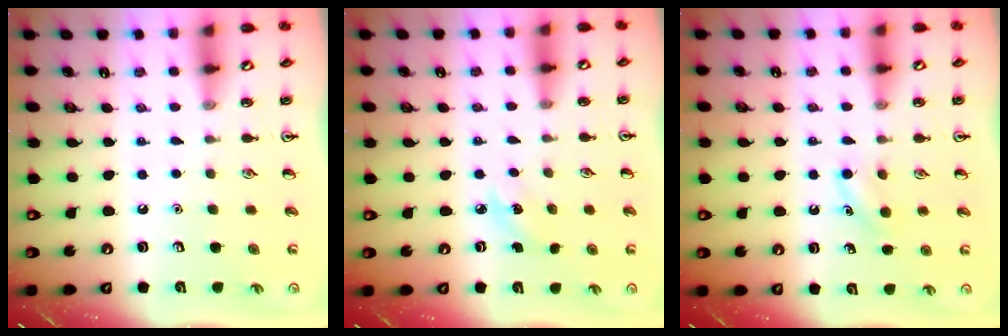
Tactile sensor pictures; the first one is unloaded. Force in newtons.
{"total": 4.1, "press": 3.8, "slide": 1.4}
{"total": 4.5, "press": 4.2, "slide": 1.4}